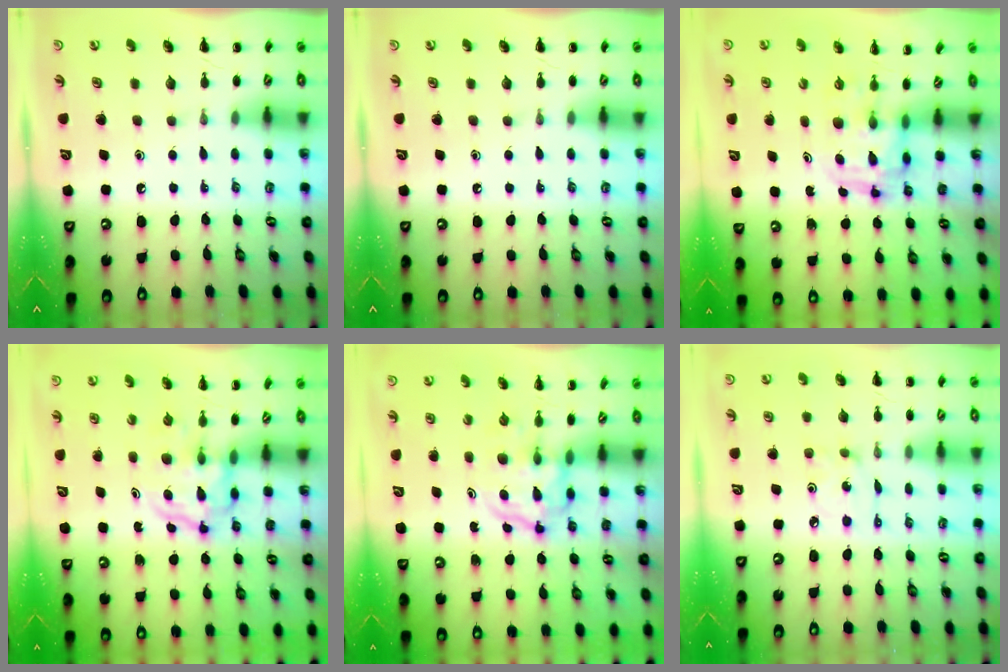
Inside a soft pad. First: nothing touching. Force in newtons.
{"total": 0.0}
{"total": 3.6, "press": 3.5, "slide": 0.6}
{"total": 3.8, "press": 3.8, "slide": 0.4}
{"total": 3.9, "press": 3.9, "slide": 0.4}
{"total": 2.5, "press": 2.5, "slide": 0.5}